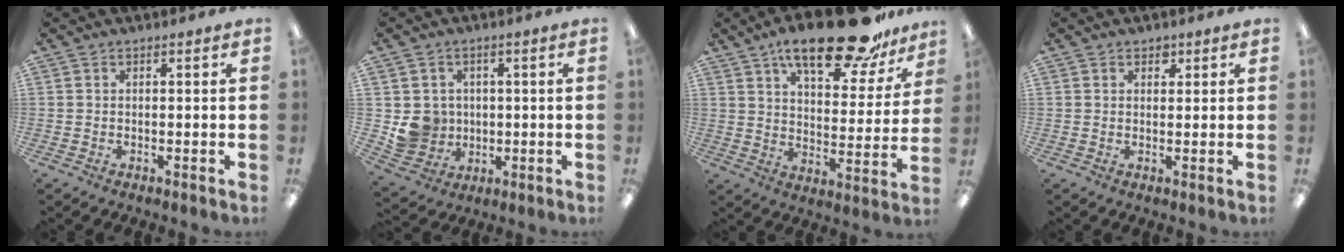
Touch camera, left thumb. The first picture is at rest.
{"total": 7.4, "force": [0.8, 7.2, 1.1], "torque": [-0.026, 0.001, 0.025]}
{"total": 21.0, "force": [15.1, 7.2, 12.7], "torque": [-0.196, -0.085, 0.250]}
{"total": 1.9, "force": [1.3, 1.3, 0.7], "torque": [0.001, -0.004, 0.019]}